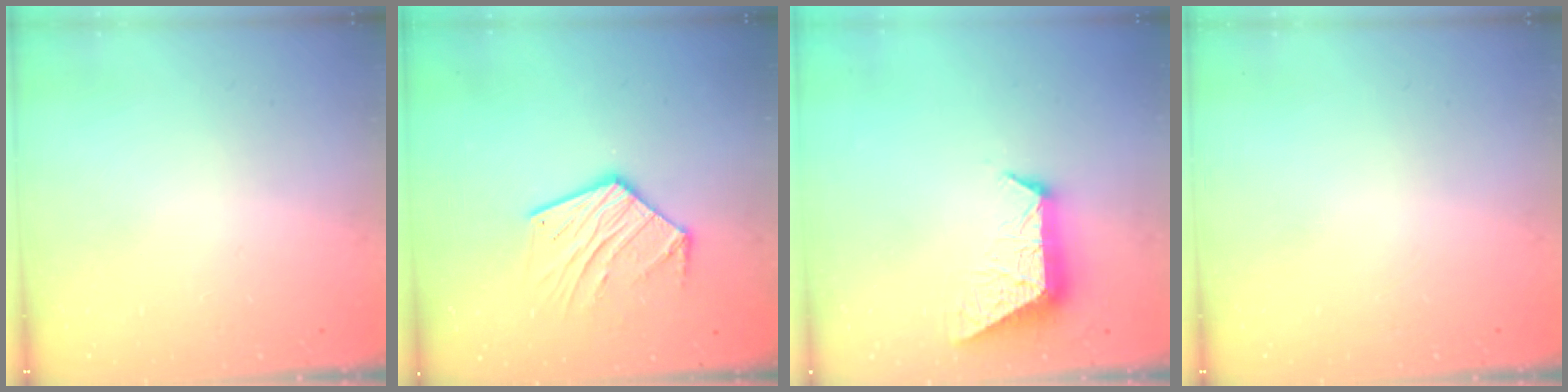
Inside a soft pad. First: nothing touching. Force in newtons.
{"total": 14.8, "press": 14.7, "slide": 1.1}
{"total": 9.6, "press": 9.6, "slide": 0.6}
{"total": 0.0}